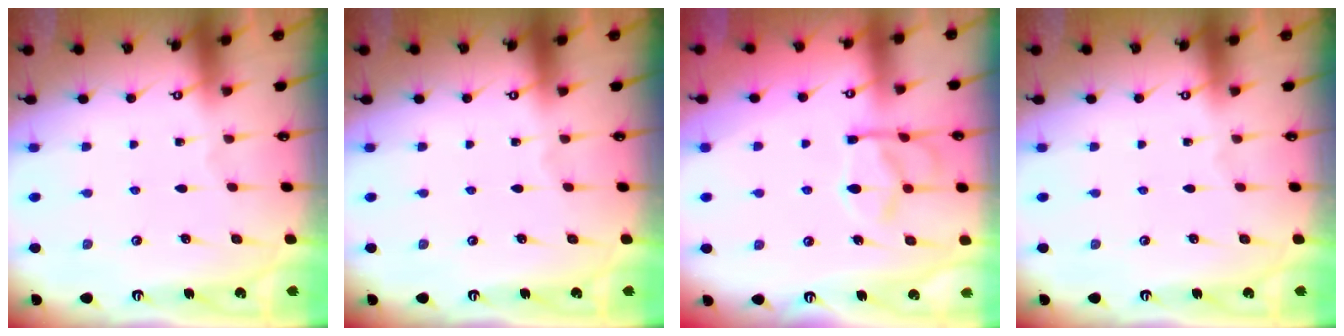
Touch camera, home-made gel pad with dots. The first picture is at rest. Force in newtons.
{"total": 0.0}
{"total": 9.0, "press": 8.9, "slide": 1.6}
{"total": 0.0}